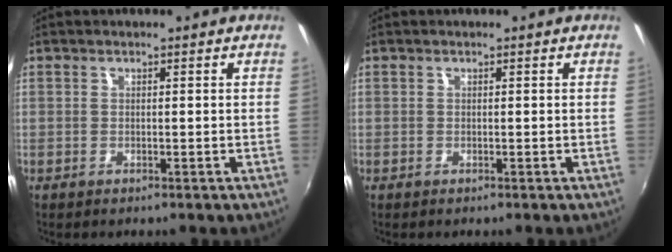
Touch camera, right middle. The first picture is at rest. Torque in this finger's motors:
{"motor_torque": [0.00, 0.00, 0.00, -0.01]}